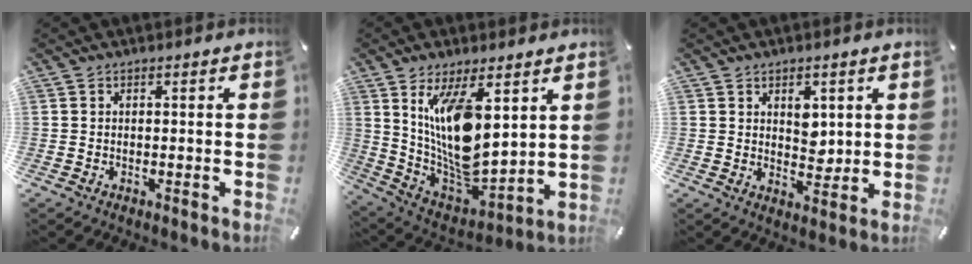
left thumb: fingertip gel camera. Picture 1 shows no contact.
{"total": 15.2, "force": [7.0, 6.6, 11.8], "torque": [-0.252, -0.055, 0.124]}
{"total": 4.8, "force": [2.3, 3.6, 2.2], "torque": [-0.011, -0.016, 0.034]}